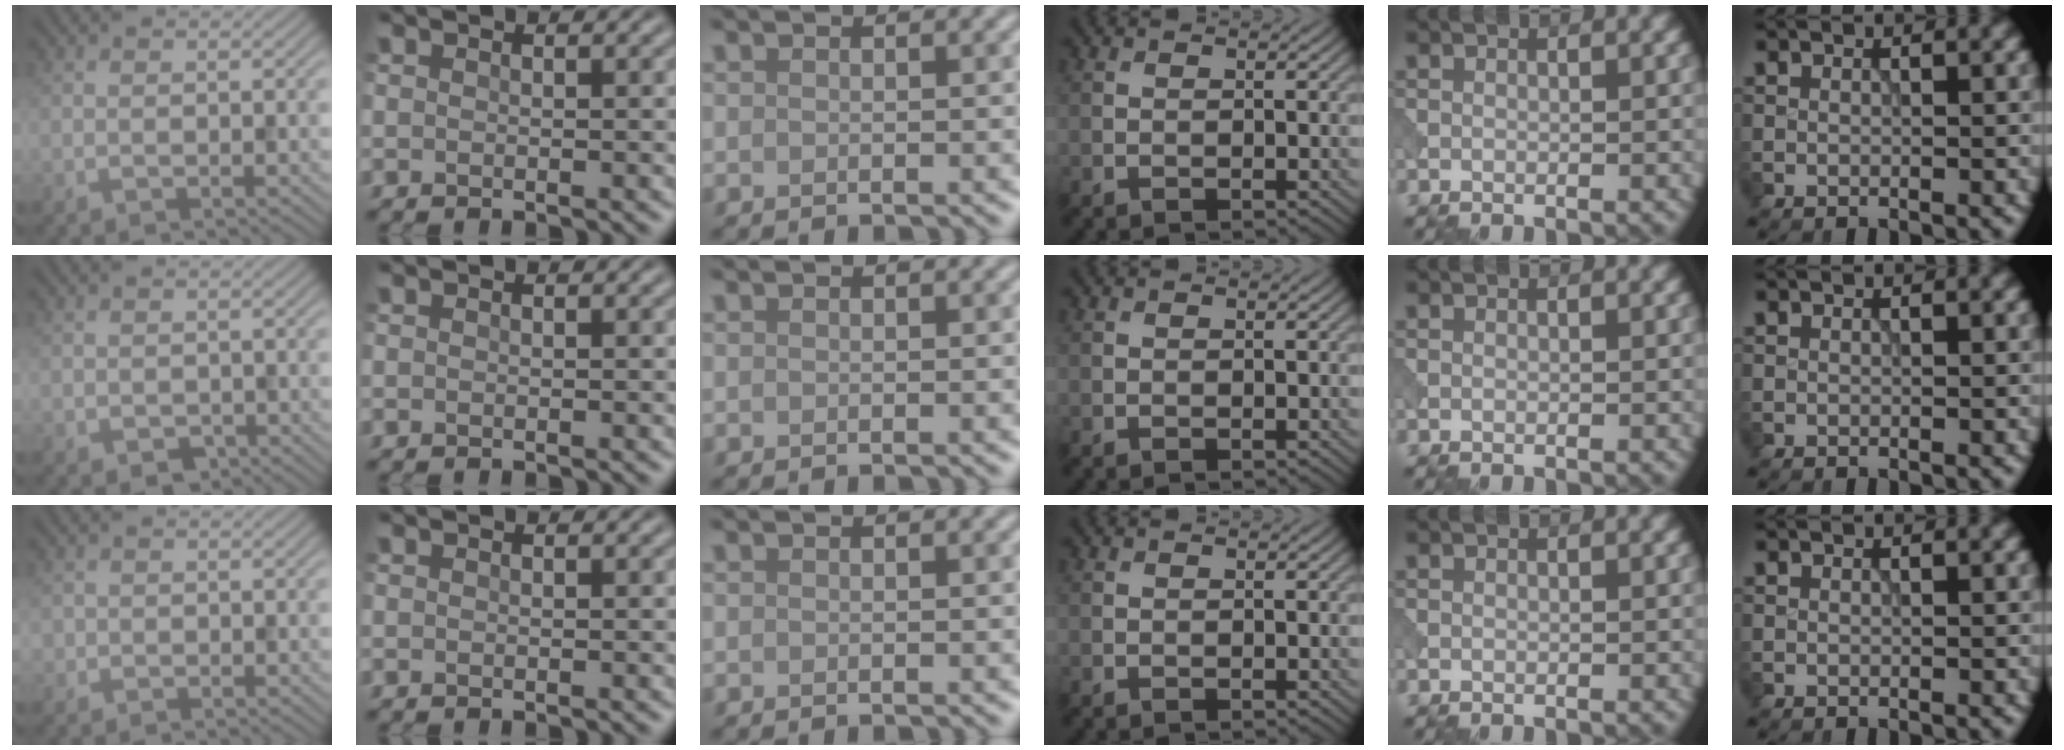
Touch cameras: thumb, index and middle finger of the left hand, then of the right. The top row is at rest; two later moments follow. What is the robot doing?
{"motion": "open", "object": "sandwich press"}